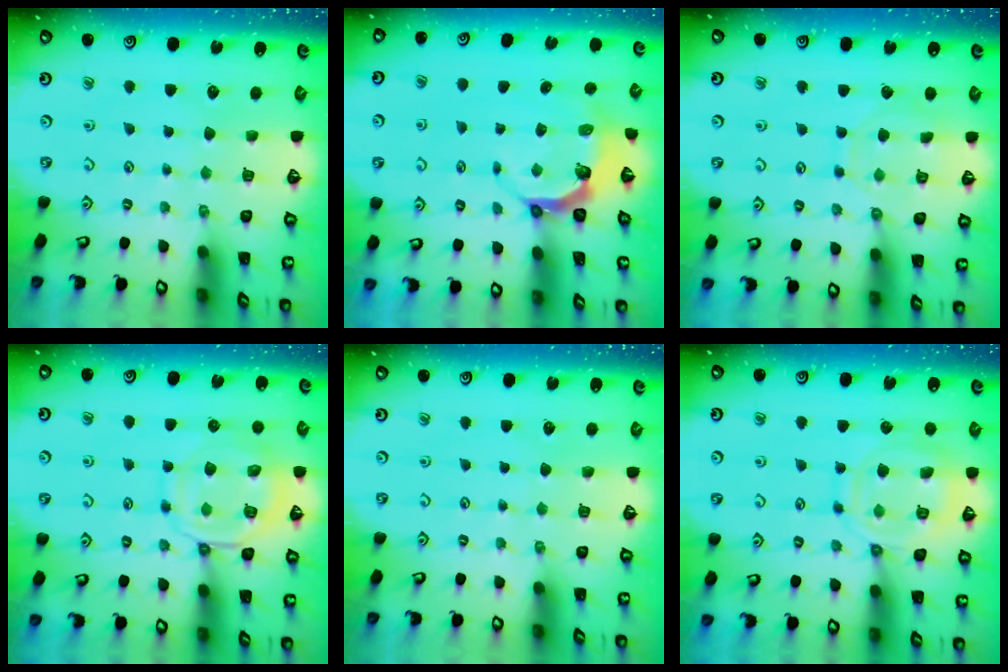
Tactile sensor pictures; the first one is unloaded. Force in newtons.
{"total": 5.6, "press": 4.5, "slide": 3.3}
{"total": 8.4, "press": 8.4, "slide": 0.6}
{"total": 10.2, "press": 10.1, "slide": 1.3}
{"total": 0.0}
{"total": 11.9, "press": 11.9, "slide": 0.7}